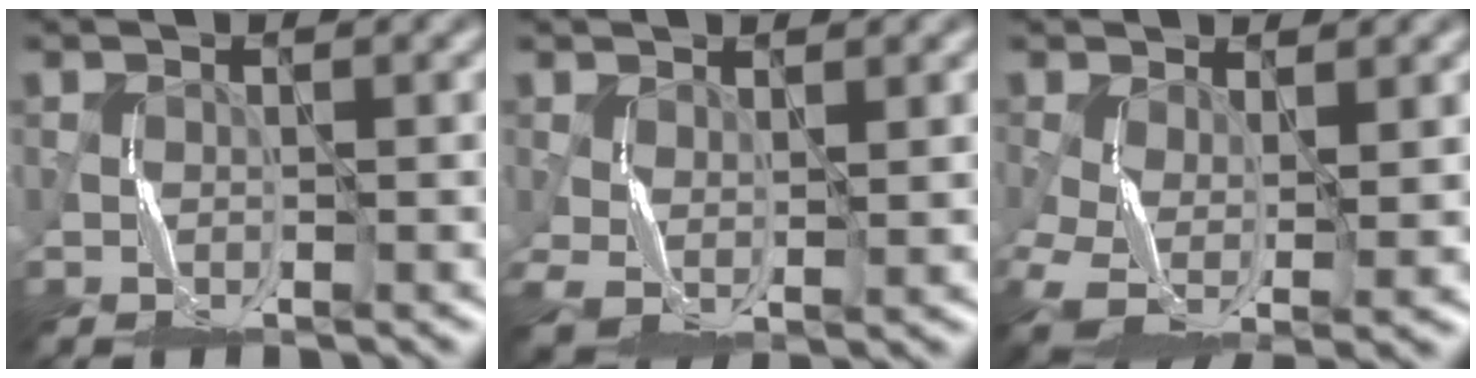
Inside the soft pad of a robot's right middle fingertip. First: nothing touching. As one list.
[{"total": 3.1, "force": [0.5, 1.8, 2.5], "torque": [-0.073, 0.000, 0.011]}, {"total": 7.1, "force": [-2.0, 3.7, 5.7], "torque": [-0.129, -0.017, -0.036]}]